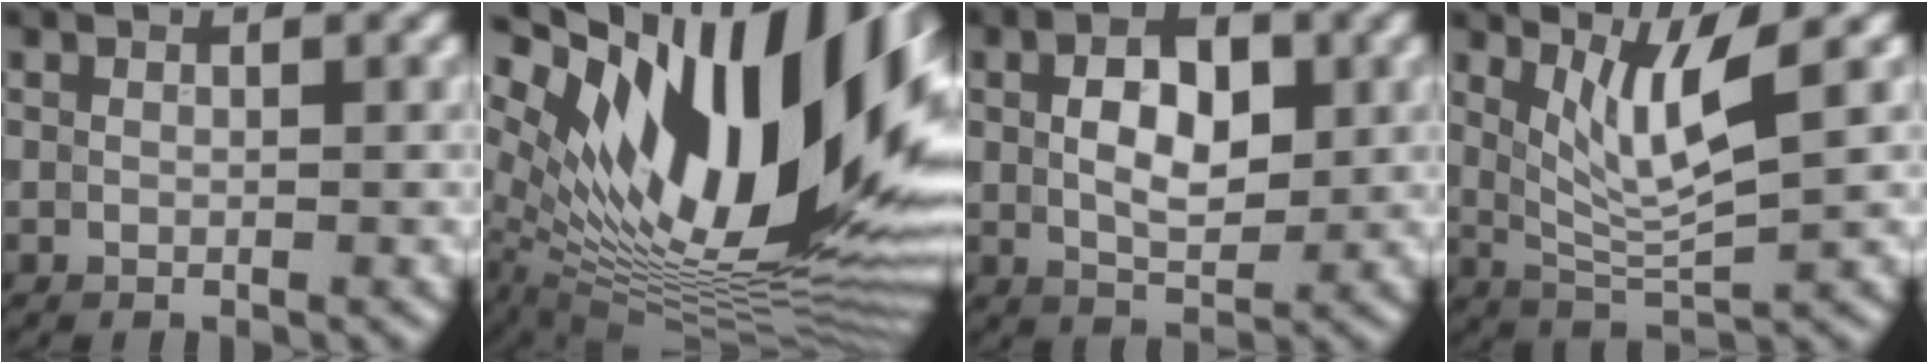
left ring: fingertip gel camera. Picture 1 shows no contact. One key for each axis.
{"total": 20.0, "fx": 6.6, "fy": 9.2, "fz": 16.5, "tx": -0.258, "ty": 0.024, "tz": 0.106}
{"total": 5.3, "fx": 0.9, "fy": 2.9, "fz": 4.3, "tx": -0.074, "ty": 0.003, "tz": 0.013}
{"total": 5.0, "fx": 2.0, "fy": 0.8, "fz": 4.5, "tx": -0.095, "ty": -0.010, "tz": 0.047}